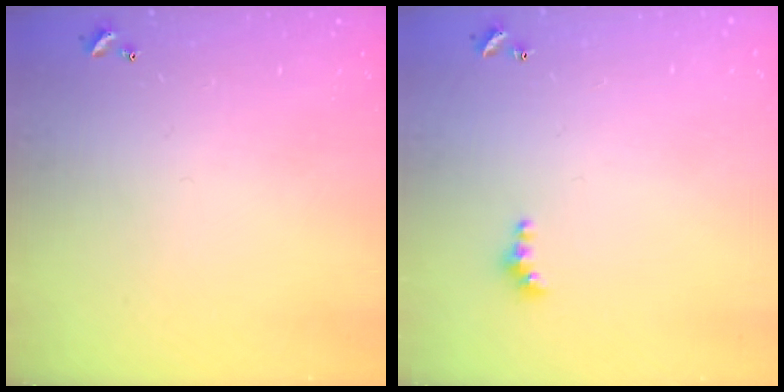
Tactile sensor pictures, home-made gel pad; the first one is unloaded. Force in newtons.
{"total": 2.8, "press": 2.8, "slide": 0.5}